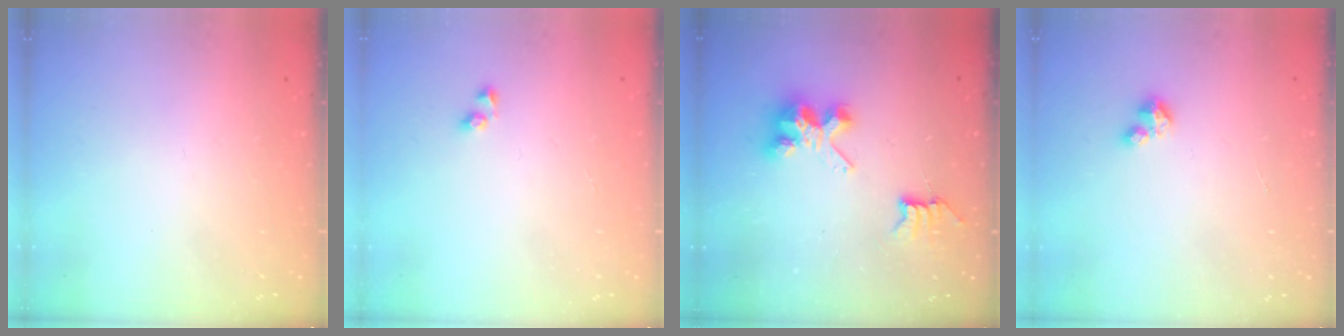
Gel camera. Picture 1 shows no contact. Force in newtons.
{"total": 2.4, "press": 2.0, "slide": 1.3}
{"total": 7.8, "press": 7.8, "slide": 0.3}
{"total": 2.7, "press": 2.7, "slide": 0.3}